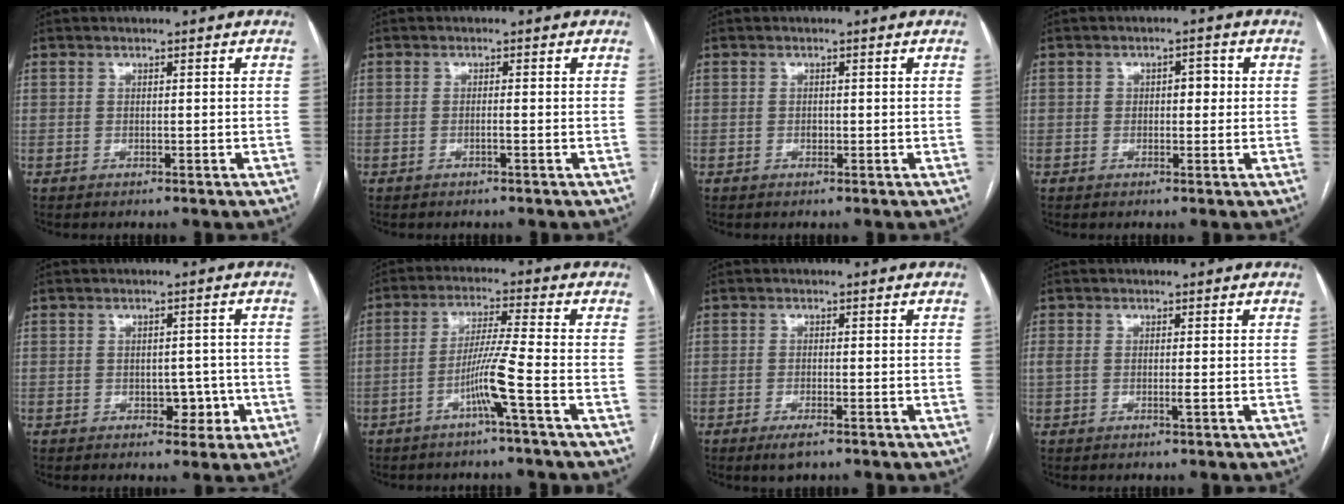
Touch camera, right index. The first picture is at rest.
{"total": 0.7, "force": [-0.4, -0.1, 0.6], "torque": [-0.009, 0.002, -0.005]}
{"total": 0.7, "force": [-0.2, 0.5, 0.4], "torque": [-0.007, 0.002, -0.003]}
{"total": 2.8, "force": [0.3, 1.6, 2.2], "torque": [-0.031, 0.016, 0.005]}
{"total": 3.6, "force": [-1.1, 2.5, 2.4], "torque": [-0.021, 0.011, -0.007]}
{"total": 6.5, "force": [-2.9, -1.6, 5.6], "torque": [-0.109, 0.003, -0.057]}
{"total": 2.8, "force": [-1.9, 0.6, 2.0], "torque": [-0.036, -0.004, -0.029]}
{"total": 1.6, "force": [-0.2, 0.4, 1.5], "torque": [-0.037, 0.003, 0.002]}